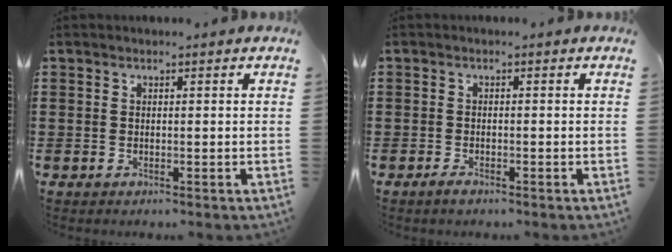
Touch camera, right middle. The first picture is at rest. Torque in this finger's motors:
{"motor_torque": [0.87, 0.34, 0.23, 0.12]}